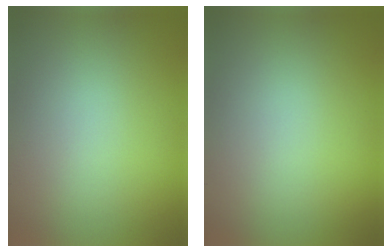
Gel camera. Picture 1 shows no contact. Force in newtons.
{"total": 0.0}